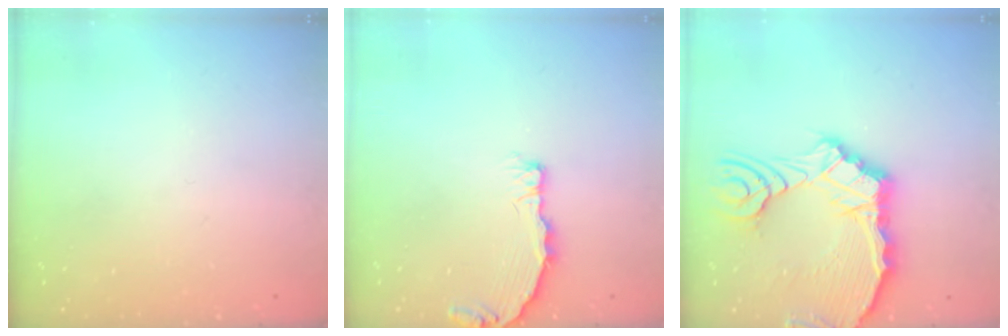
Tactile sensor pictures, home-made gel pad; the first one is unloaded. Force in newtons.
{"total": 5.4, "press": 5.4, "slide": 0.4}
{"total": 14.4, "press": 14.3, "slide": 1.8}